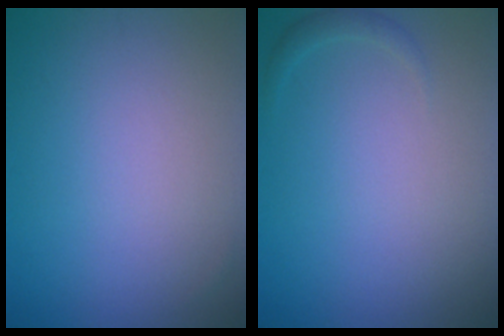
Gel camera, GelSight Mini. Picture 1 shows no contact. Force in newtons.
{"total": 0.8, "press": 0.8, "slide": 0.1}